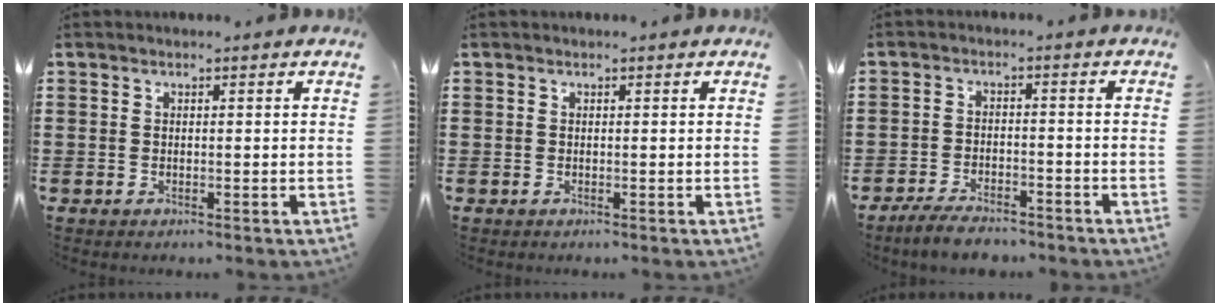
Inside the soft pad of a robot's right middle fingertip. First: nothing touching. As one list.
[{"total": 0.0}, {"total": 4.1, "force": [-3.8, 0.8, 1.4], "torque": [-0.031, 0.005, -0.077]}]